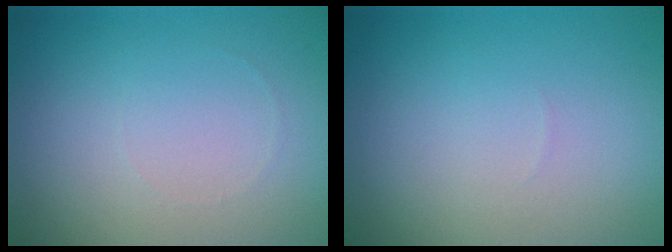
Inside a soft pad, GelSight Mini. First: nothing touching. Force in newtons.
{"total": 0.0}